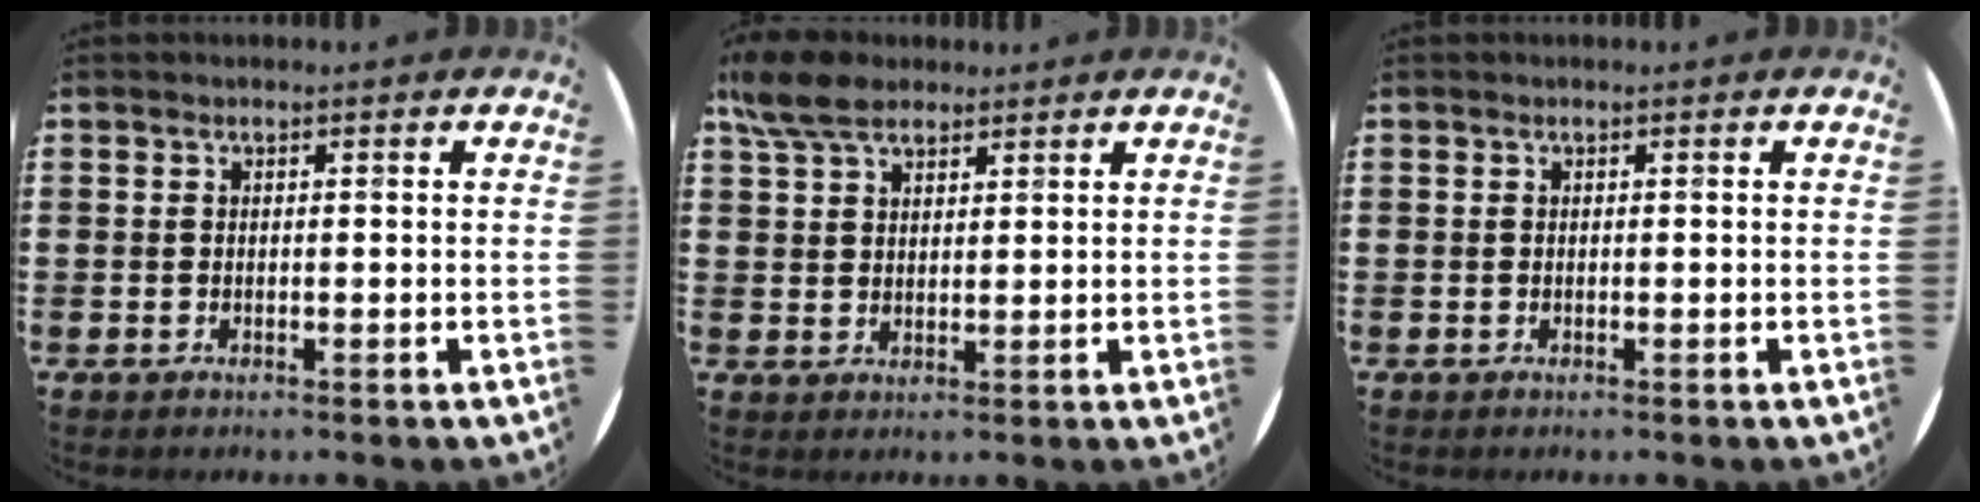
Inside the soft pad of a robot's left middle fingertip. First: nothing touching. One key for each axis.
{"total": 5.8, "fx": 4.6, "fy": 2.5, "fz": 2.4, "tx": -0.054, "ty": -0.004, "tz": 0.088}
{"total": 0.0}